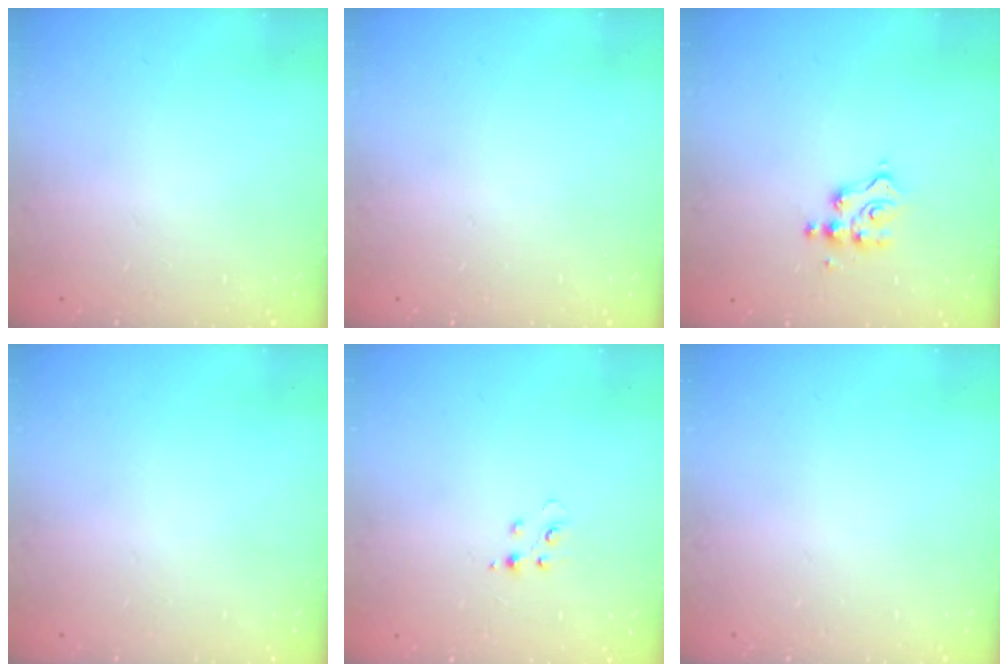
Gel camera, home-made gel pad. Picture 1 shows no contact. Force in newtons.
{"total": 0.0}
{"total": 4.1, "press": 4.1, "slide": 0.1}
{"total": 0.0}
{"total": 3.7, "press": 3.7, "slide": 0.4}
{"total": 0.0}